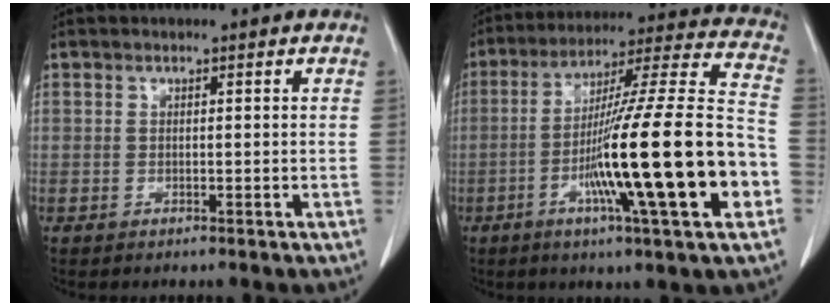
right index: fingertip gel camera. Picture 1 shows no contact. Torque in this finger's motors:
{"motor_torque": [1.42, -0.71, 0.97, 0.21]}